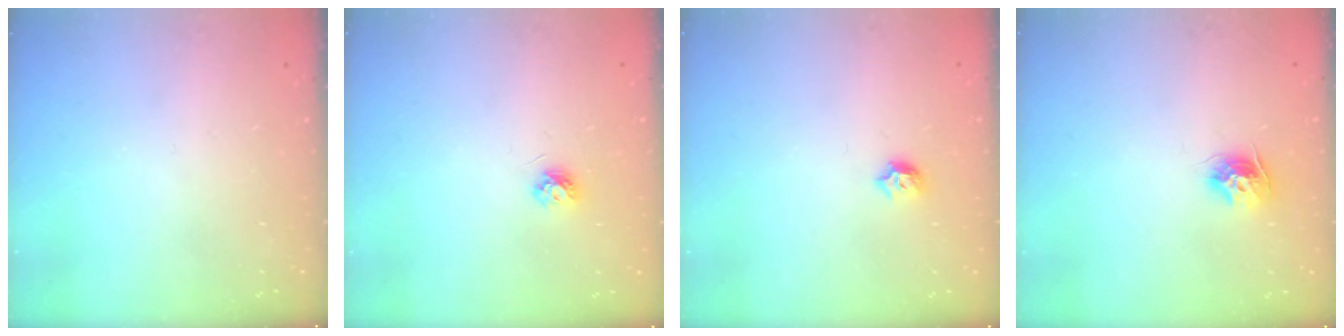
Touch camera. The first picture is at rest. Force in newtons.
{"total": 4.5, "press": 4.5, "slide": 0.6}
{"total": 5.3, "press": 5.3, "slide": 0.9}
{"total": 9.6, "press": 9.6, "slide": 0.7}